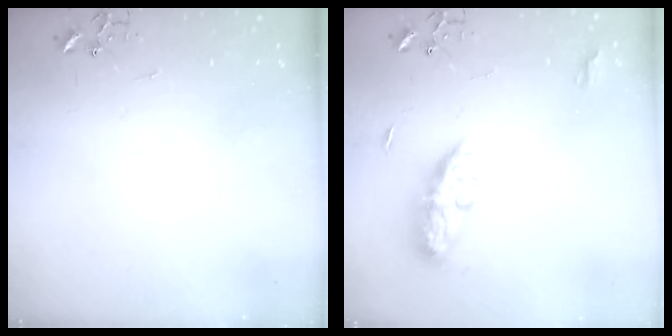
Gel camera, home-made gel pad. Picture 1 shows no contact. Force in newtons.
{"total": 10.1, "press": 10.1, "slide": 0.6}